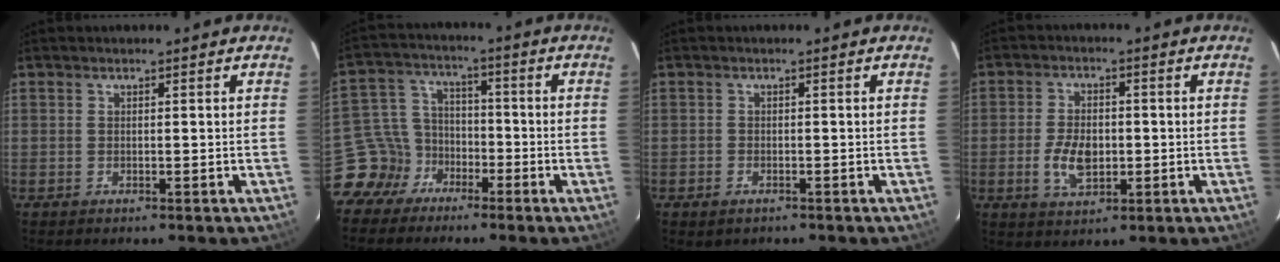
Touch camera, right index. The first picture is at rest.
{"total": 8.3, "force": [-5.5, 6.2, 0.5], "torque": [-0.025, 0.032, -0.107]}
{"total": 1.9, "force": [-1.1, 1.3, 0.6], "torque": [-0.013, -0.003, -0.018]}
{"total": 7.0, "force": [-1.4, 4.2, 5.5], "torque": [-0.108, -0.001, -0.019]}